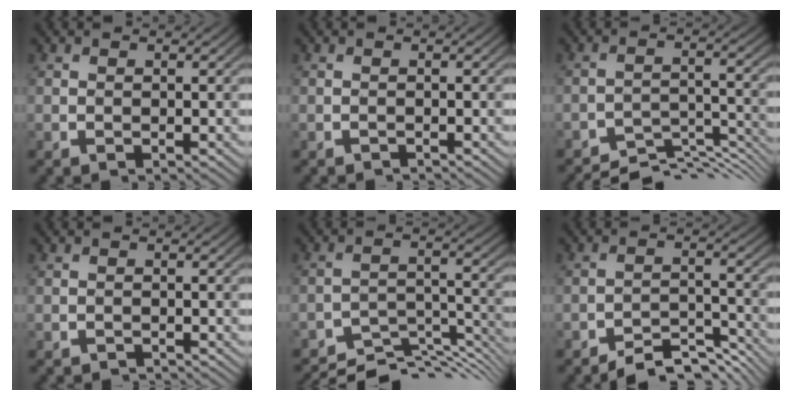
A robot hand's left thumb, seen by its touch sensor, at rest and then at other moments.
{"total": 0.6, "force": [-0.6, 0.0, 0.0], "torque": [0.002, -0.001, -0.014]}
{"total": 8.8, "force": [-8.1, 1.8, 2.9], "torque": [-0.044, 0.006, -0.123]}
{"total": 0.9, "force": [-0.9, 0.1, 0.0], "torque": [0.001, -0.002, -0.020]}
{"total": 10.4, "force": [-9.6, 2.2, 3.4], "torque": [-0.053, 0.012, -0.144]}
{"total": 6.3, "force": [-5.6, 1.4, 2.5], "torque": [-0.040, 0.002, -0.094]}